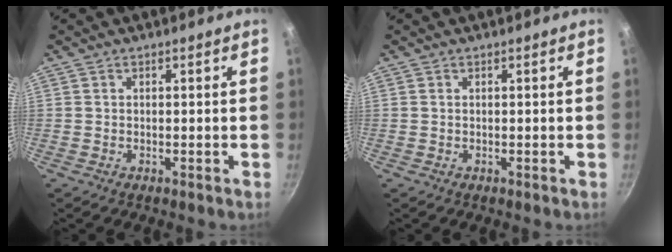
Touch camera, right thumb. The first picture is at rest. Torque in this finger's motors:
{"motor_torque": [-0.25, 0.47, 0.47, -0.33, 0.00]}